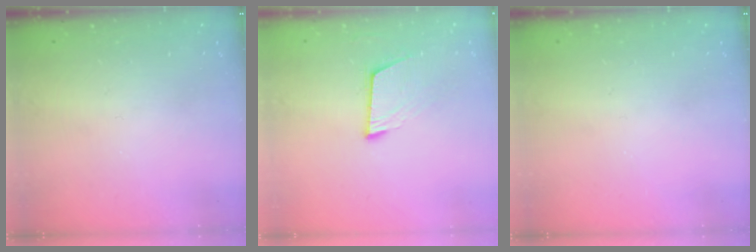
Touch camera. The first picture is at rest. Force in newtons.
{"total": 6.7, "press": 6.4, "slide": 2.0}
{"total": 0.0}